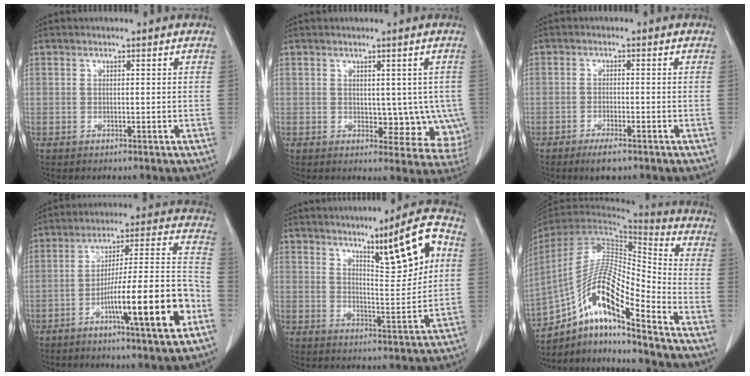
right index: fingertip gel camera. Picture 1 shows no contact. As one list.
[{"total": 7.5, "force": [-0.2, 4.9, 5.6], "torque": [-0.042, 0.002, 0.011]}, {"total": 3.5, "force": [-2.4, 0.7, 2.4], "torque": [-0.046, -0.004, -0.039]}, {"total": 17.1, "force": [-7.1, 0.8, 15.6], "torque": [-0.245, 0.006, -0.108]}, {"total": 11.2, "force": [4.7, 1.3, 10.1], "torque": [-0.152, 0.003, 0.076]}, {"total": 16.7, "force": [-10.8, 2.2, 12.6], "torque": [-0.250, 0.007, -0.194]}]